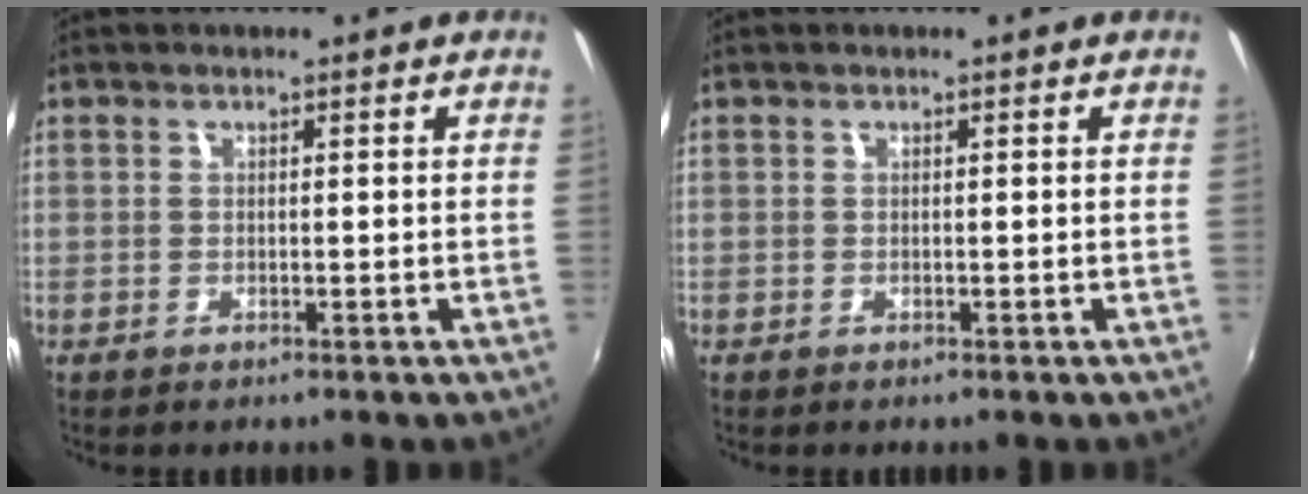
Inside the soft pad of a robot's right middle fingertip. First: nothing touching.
{"total": 0.0}